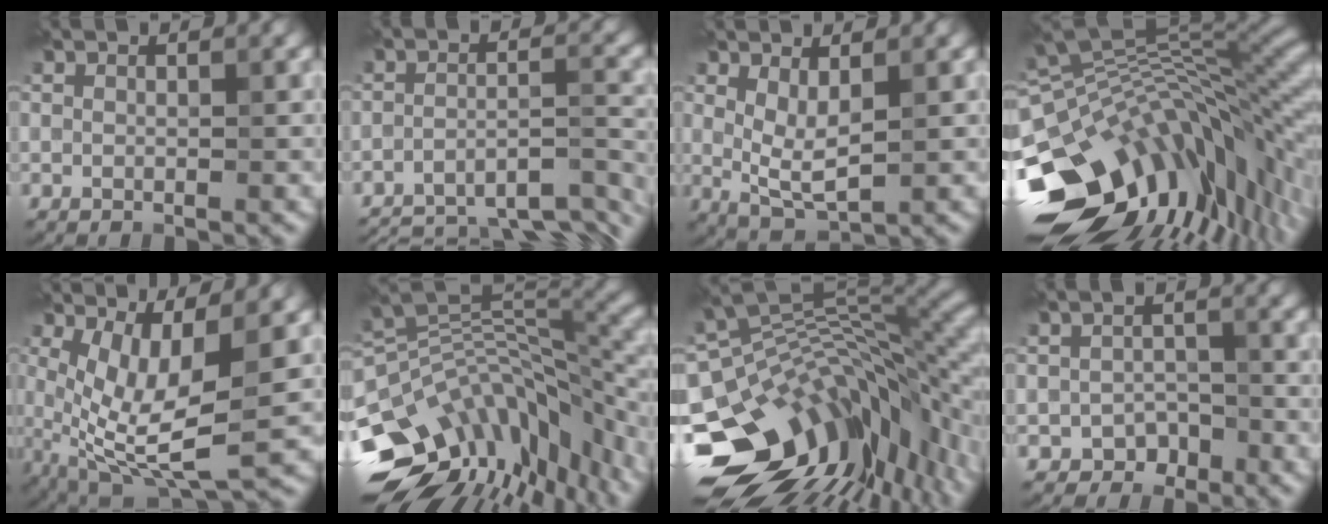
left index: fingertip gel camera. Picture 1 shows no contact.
{"total": 13.5, "force": [-12.2, 2.7, 5.0], "torque": [-0.069, -0.003, -0.161]}
{"total": 3.5, "force": [0.9, 1.3, 3.1], "torque": [-0.065, -0.010, 0.022]}
{"total": 15.5, "force": [-4.4, 7.8, 12.6], "torque": [-0.228, 0.009, -0.076]}
{"total": 8.8, "force": [-0.1, 3.1, 8.2], "torque": [-0.171, -0.021, 0.006]}
{"total": 12.9, "force": [-4.9, 6.8, 9.9], "torque": [-0.191, 0.003, -0.070]}
{"total": 15.4, "force": [-5.7, 8.5, 11.5], "torque": [-0.207, -0.011, -0.093]}
{"total": 2.5, "force": [-1.8, 1.7, 0.5], "torque": [0.003, 0.006, -0.032]}